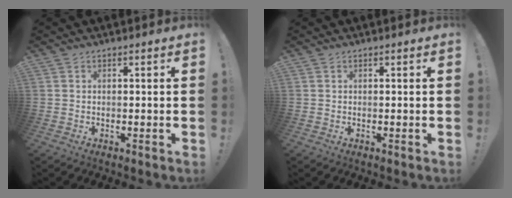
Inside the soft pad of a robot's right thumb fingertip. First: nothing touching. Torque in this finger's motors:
{"motor_torque": [0.00, 0.00, -0.01, 0.01, 0.08]}